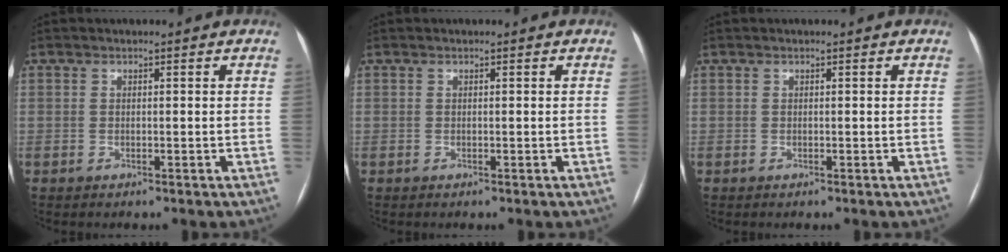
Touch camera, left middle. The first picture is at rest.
{"total": 0.0}
{"total": 0.0}